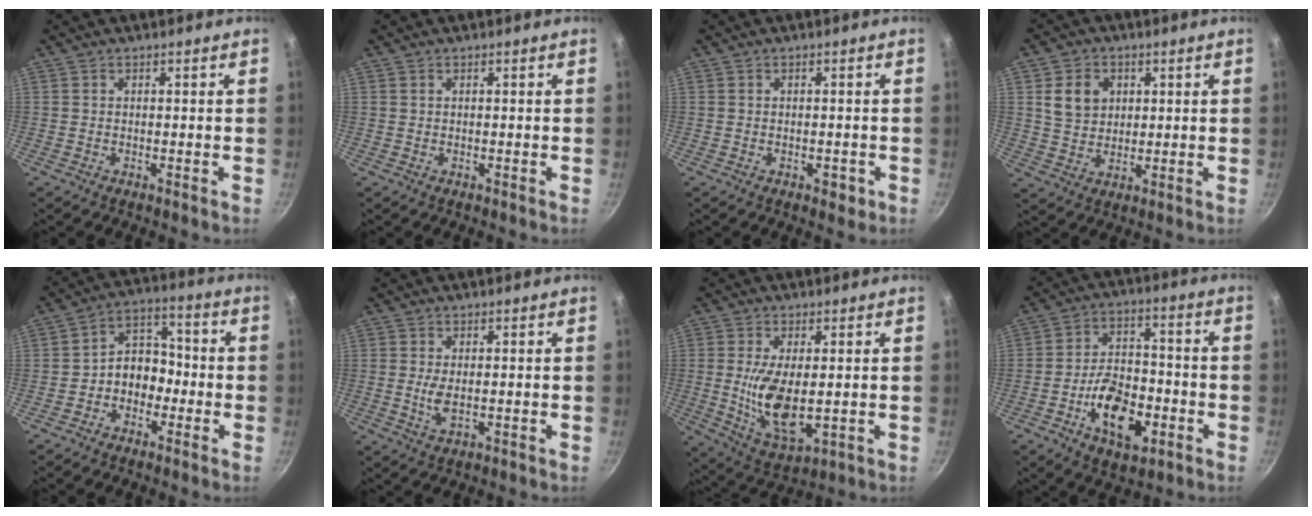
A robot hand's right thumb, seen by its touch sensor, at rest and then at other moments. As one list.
[{"total": 0.0}, {"total": 2.0, "force": [-0.7, 1.2, 1.4], "torque": [-0.011, 0.003, -0.006]}, {"total": 7.6, "force": [2.4, 6.1, 4.0], "torque": [-0.047, -0.008, 0.049]}, {"total": 8.3, "force": [-2.0, 6.3, 4.9], "torque": [-0.042, 0.042, -0.049]}, {"total": 2.6, "force": [0.0, 1.1, 2.4], "torque": [-0.053, -0.009, 0.002]}, {"total": 10.8, "force": [-0.2, 4.9, 9.6], "torque": [-0.175, -0.024, 0.010]}, {"total": 13.6, "force": [-4.9, 7.5, 10.2], "torque": [-0.144, 0.026, -0.082]}]